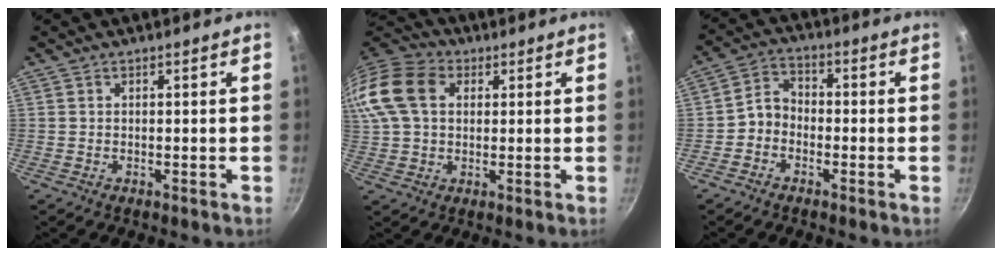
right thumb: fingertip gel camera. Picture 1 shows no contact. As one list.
[{"total": 17.4, "force": [4.2, 12.8, 11.0], "torque": [-0.237, 0.029, 0.066]}, {"total": 4.7, "force": [-1.8, 3.6, 2.4], "torque": [-0.028, 0.031, -0.047]}]